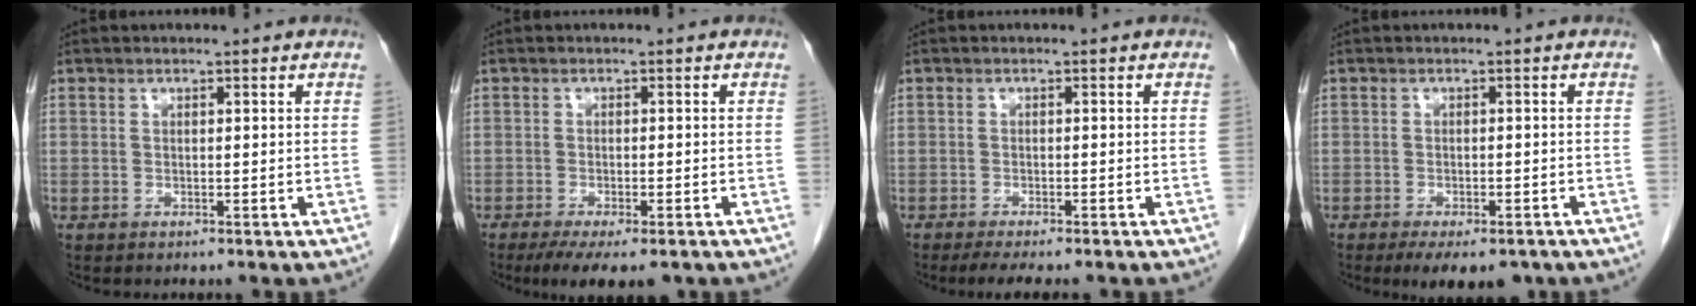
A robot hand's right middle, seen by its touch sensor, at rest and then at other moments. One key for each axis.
{"total": 8.1, "fx": -5.9, "fy": 2.0, "fz": 5.1, "tx": -0.069, "ty": -0.016, "tz": -0.087}
{"total": 5.7, "fx": -4.7, "fy": 0.9, "fz": 3.1, "tx": -0.041, "ty": -0.012, "tz": -0.067}
{"total": 7.8, "fx": -5.8, "fy": 3.0, "fz": 4.2, "tx": -0.051, "ty": -0.005, "tz": -0.079}